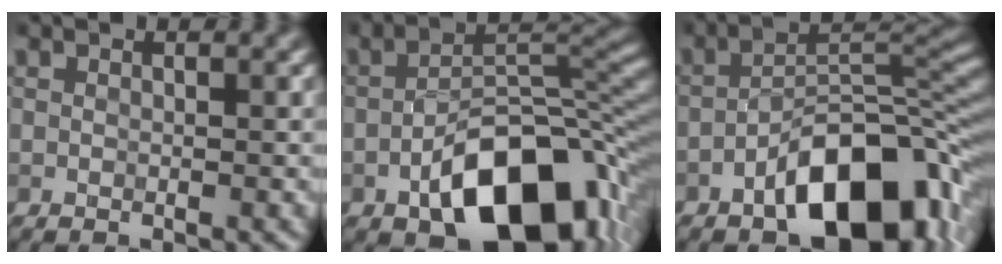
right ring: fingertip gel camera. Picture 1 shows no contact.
{"total": 11.5, "force": [-5.8, 5.5, 8.3], "torque": [-0.119, 0.001, -0.093]}
{"total": 10.5, "force": [-5.7, 4.6, 7.5], "torque": [-0.097, 0.011, -0.097]}